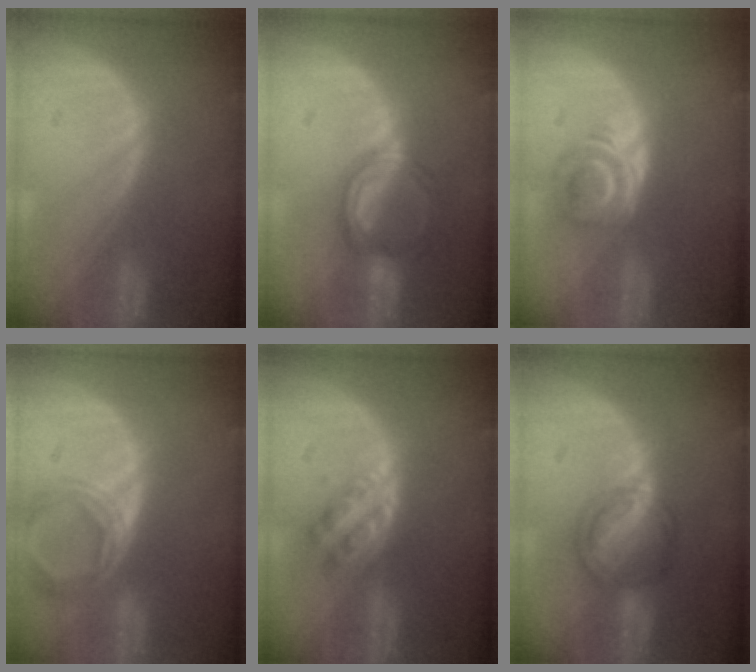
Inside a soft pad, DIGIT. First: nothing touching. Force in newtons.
{"total": 5.3, "press": 5.2, "slide": 0.5}
{"total": 6.1, "press": 5.0, "slide": 3.5}
{"total": 6.6, "press": 6.0, "slide": 2.8}
{"total": 5.1, "press": 4.8, "slide": 1.8}
{"total": 6.2, "press": 6.1, "slide": 1.3}